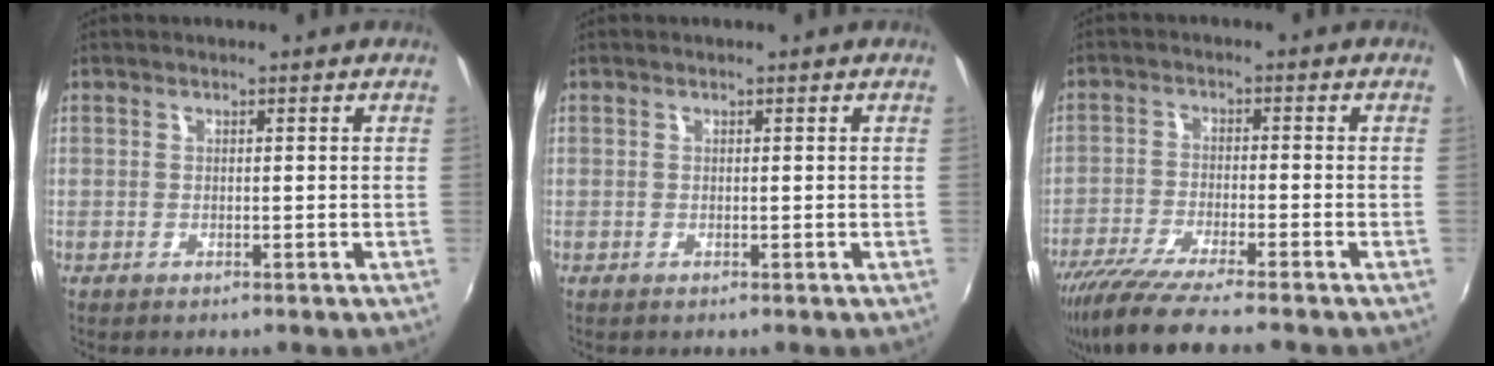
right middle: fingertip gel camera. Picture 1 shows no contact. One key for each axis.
{"total": 0.0}
{"total": 11.6, "fx": -9.8, "fy": 0.2, "fz": 6.2, "tx": -0.132, "ty": -0.040, "tz": -0.170}